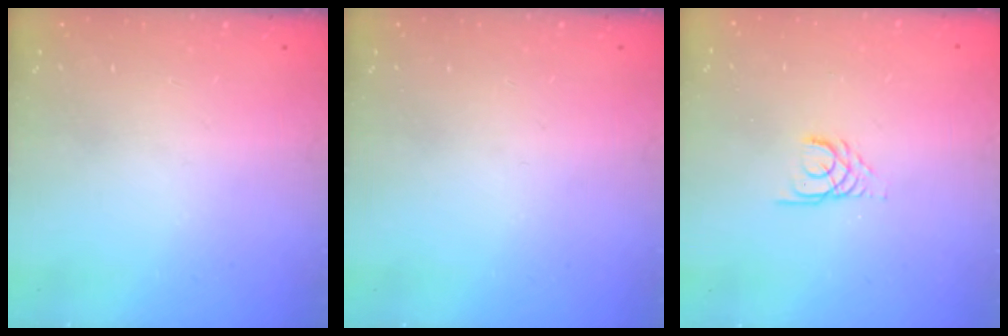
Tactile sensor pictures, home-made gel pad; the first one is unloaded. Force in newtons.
{"total": 0.0}
{"total": 3.0, "press": 2.9, "slide": 0.3}